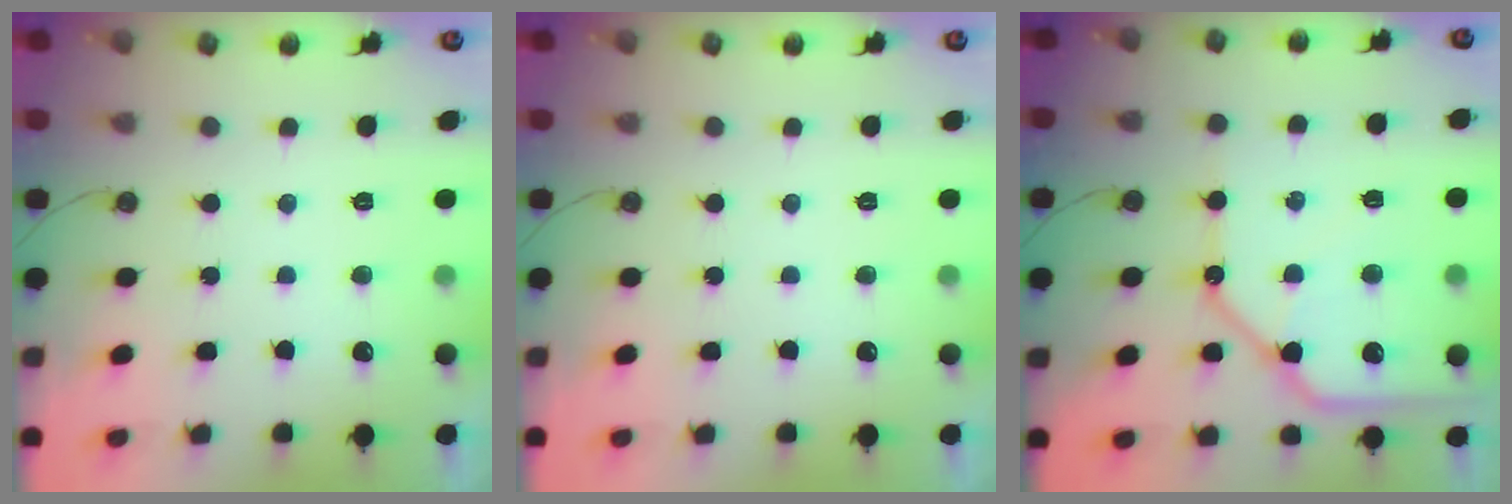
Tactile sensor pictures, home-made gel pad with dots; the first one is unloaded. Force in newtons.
{"total": 0.0}
{"total": 15.8, "press": 15.7, "slide": 1.7}